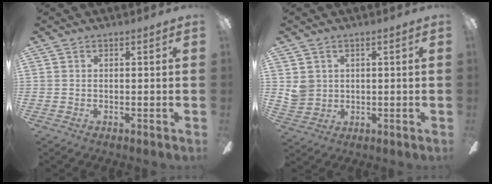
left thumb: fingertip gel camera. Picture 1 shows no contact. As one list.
[{"total": 4.5, "force": [1.4, 4.2, 1.0], "torque": [-0.022, 0.007, 0.029]}]